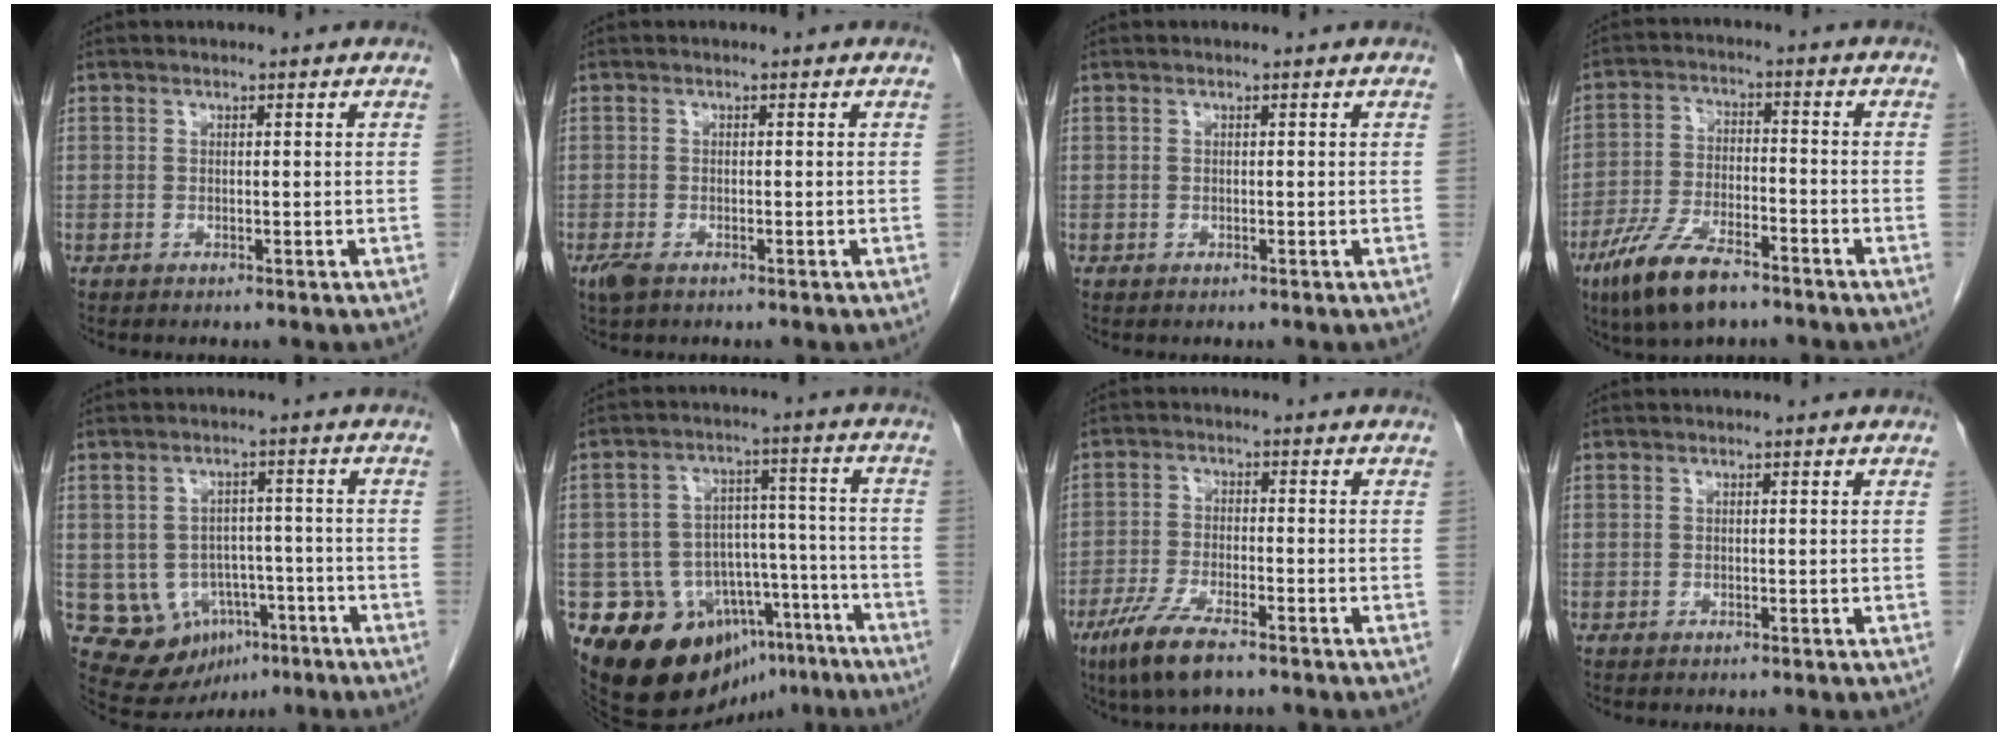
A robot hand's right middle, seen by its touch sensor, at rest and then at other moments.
{"total": 2.2, "force": [-1.4, 0.9, 1.5], "torque": [-0.039, -0.006, -0.021]}
{"total": 0.0}
{"total": 10.7, "force": [-7.3, 3.3, 7.1], "torque": [-0.147, -0.014, -0.132]}
{"total": 9.3, "force": [-3.5, 7.7, 3.9], "torque": [-0.062, 0.021, -0.038]}
{"total": 18.1, "force": [-12.8, 11.1, 6.4], "torque": [-0.088, 0.064, -0.176]}
{"total": 8.1, "force": [-5.4, 1.6, 5.8], "torque": [-0.119, -0.017, -0.097]}
{"total": 0.0}